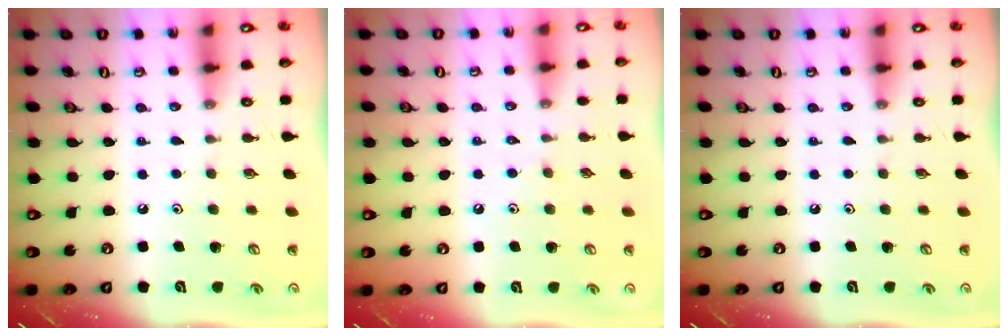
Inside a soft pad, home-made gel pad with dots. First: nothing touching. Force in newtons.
{"total": 4.1, "press": 4.1, "slide": 0.6}
{"total": 0.0}